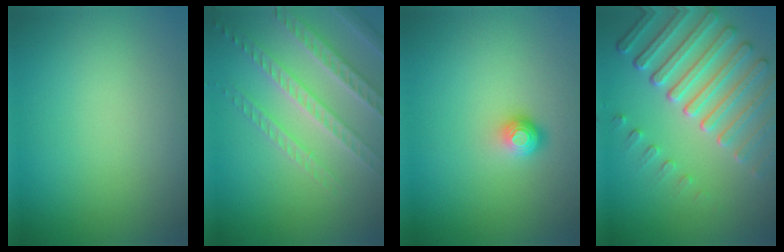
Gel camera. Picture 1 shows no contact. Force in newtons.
{"total": 3.9, "press": 3.7, "slide": 1.1}
{"total": 1.8, "press": 1.2, "slide": 1.3}
{"total": 6.8, "press": 5.3, "slide": 4.2}